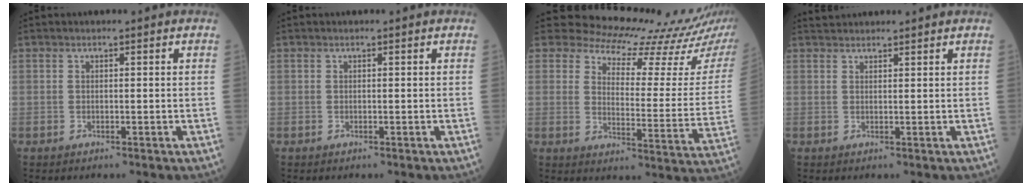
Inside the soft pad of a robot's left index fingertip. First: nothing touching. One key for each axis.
{"total": 0.0}
{"total": 15.4, "fx": 14.7, "fy": 1.8, "fz": 4.2, "tx": -0.063, "ty": -0.085, "tz": 0.164}
{"total": 3.6, "fx": 3.5, "fy": 0.1, "fz": 0.6, "tx": -0.011, "ty": 0.034, "tz": 0.058}